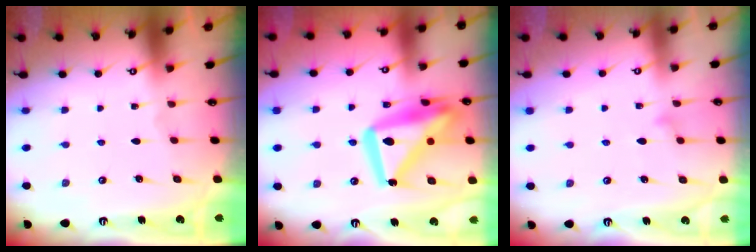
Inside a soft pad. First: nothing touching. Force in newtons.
{"total": 20.2, "press": 20.1, "slide": 2.2}
{"total": 6.6, "press": 6.6, "slide": 0.4}